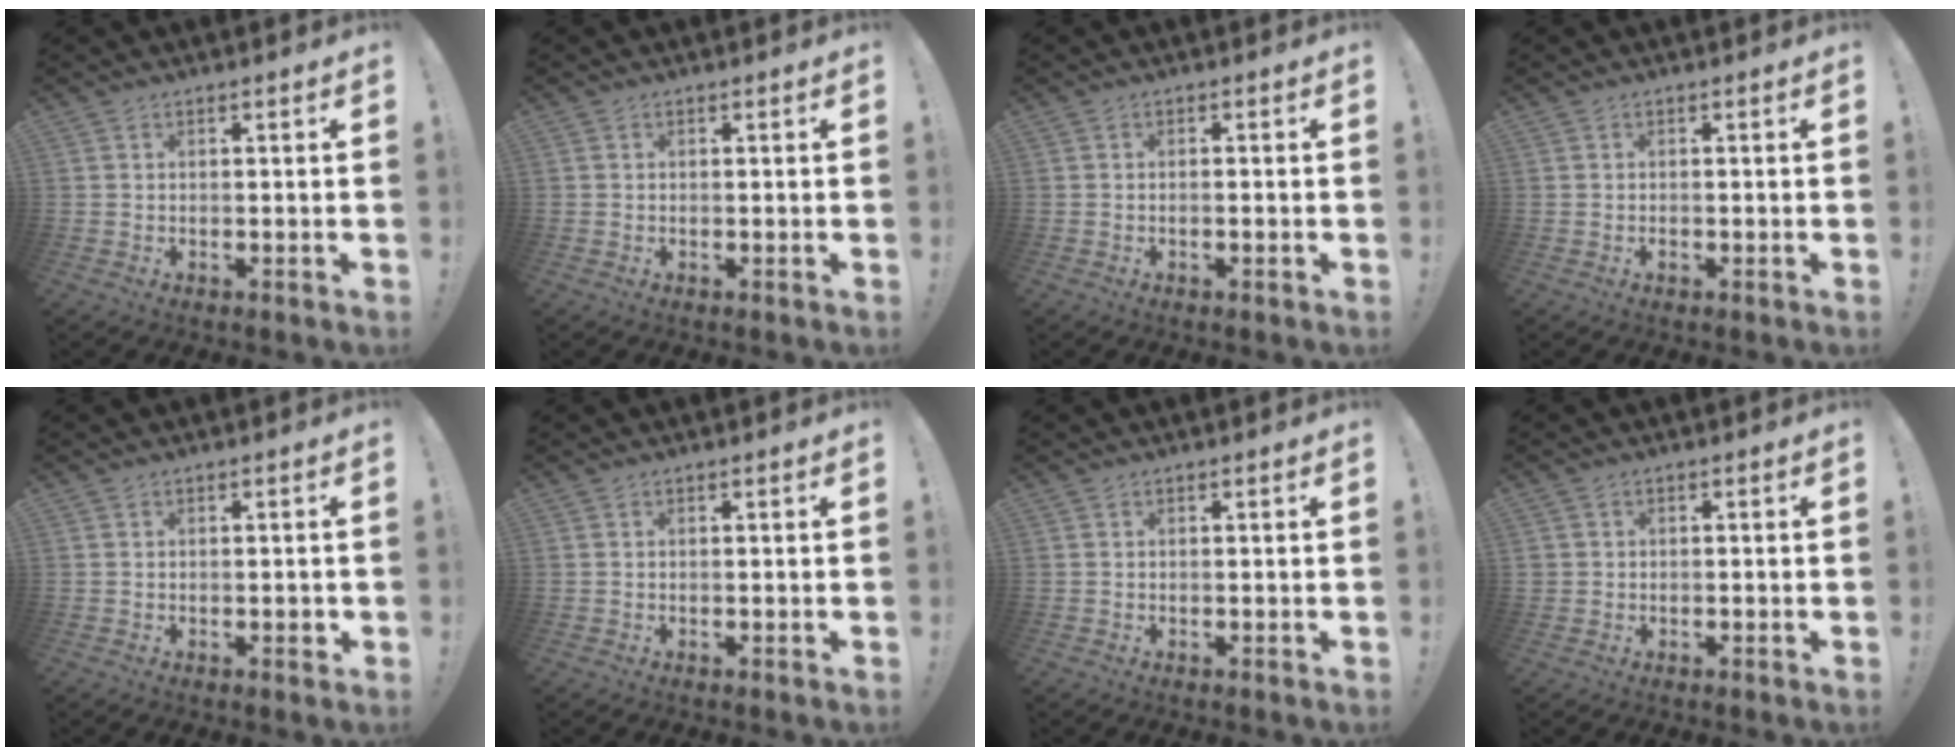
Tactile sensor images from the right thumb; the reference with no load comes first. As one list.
[{"total": 0.0}, {"total": 1.0, "force": [-0.7, 0.1, 0.7], "torque": [-0.013, 0.002, -0.012]}, {"total": 0.6, "force": [-0.4, 0.4, 0.0], "torque": [0.000, 0.001, -0.007]}, {"total": 1.3, "force": [-0.3, 0.7, 1.1], "torque": [-0.009, 0.001, -0.006]}, {"total": 0.0}, {"total": 0.0}, {"total": 1.5, "force": [-0.4, 1.4, 0.4], "torque": [-0.006, 0.004, -0.006]}]